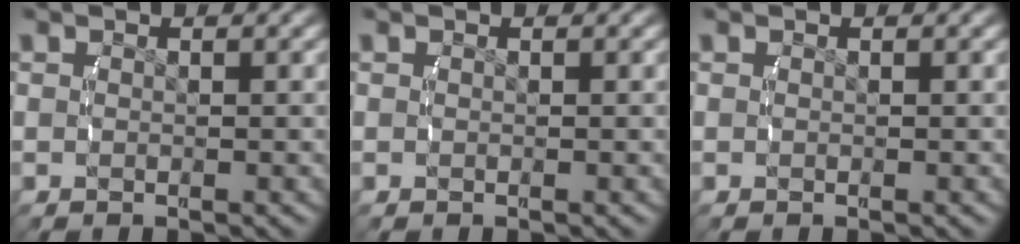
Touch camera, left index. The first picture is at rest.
{"total": 0.0}
{"total": 0.0}